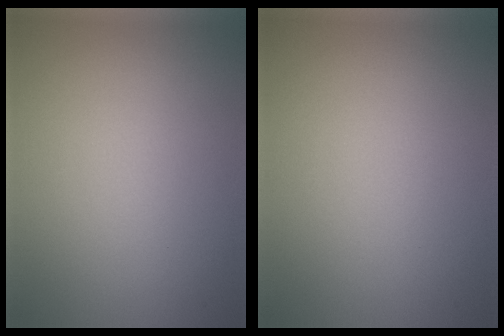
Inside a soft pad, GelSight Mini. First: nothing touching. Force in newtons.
{"total": 0.0}